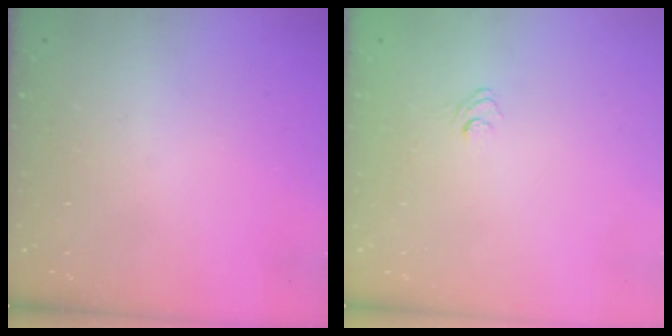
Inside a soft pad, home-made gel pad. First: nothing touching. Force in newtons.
{"total": 4.3, "press": 4.0, "slide": 1.4}